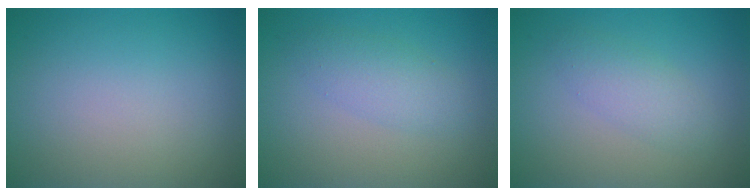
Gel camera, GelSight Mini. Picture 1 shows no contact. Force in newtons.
{"total": 2.5, "press": 2.5, "slide": 0.1}
{"total": 2.3, "press": 2.3, "slide": 0.2}